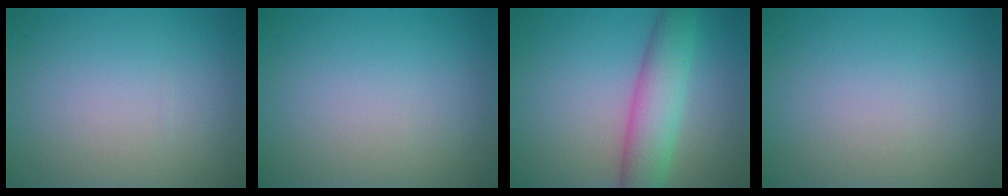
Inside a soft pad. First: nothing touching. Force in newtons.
{"total": 0.0}
{"total": 5.6, "press": 5.6, "slide": 0.2}
{"total": 0.0}